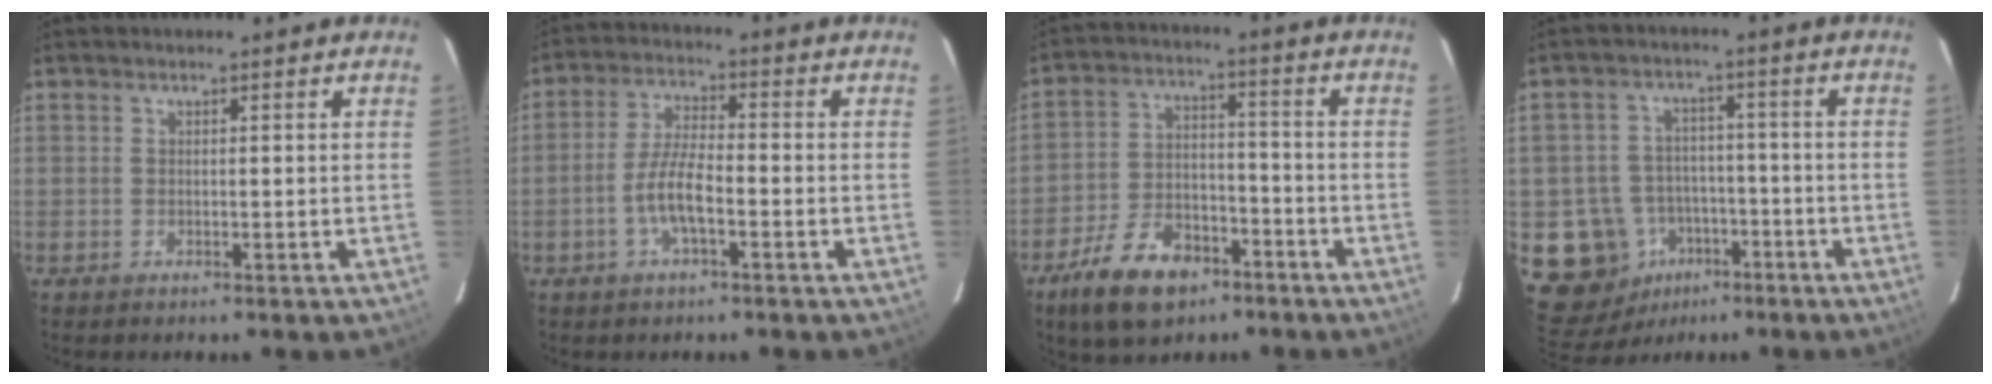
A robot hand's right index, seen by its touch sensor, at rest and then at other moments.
{"total": 6.6, "force": [-2.7, 1.8, 5.8], "torque": [-0.122, 0.006, -0.051]}
{"total": 13.5, "force": [-8.5, 7.3, 7.5], "torque": [-0.170, 0.005, -0.140]}
{"total": 11.6, "force": [-5.0, 10.1, 2.8], "torque": [-0.090, 0.027, -0.059]}